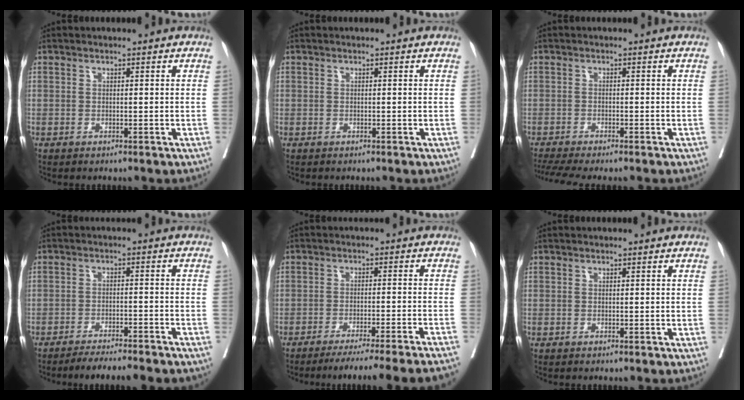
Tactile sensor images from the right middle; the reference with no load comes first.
{"total": 0.0}
{"total": 7.1, "force": [-6.0, 0.4, 3.7], "torque": [-0.056, -0.011, -0.096]}
{"total": 10.2, "force": [-9.0, 0.7, 4.8], "torque": [-0.057, -0.013, -0.125]}
{"total": 17.7, "force": [-16.0, -1.9, 7.5], "torque": [-0.070, -0.042, -0.211]}
{"total": 0.0}